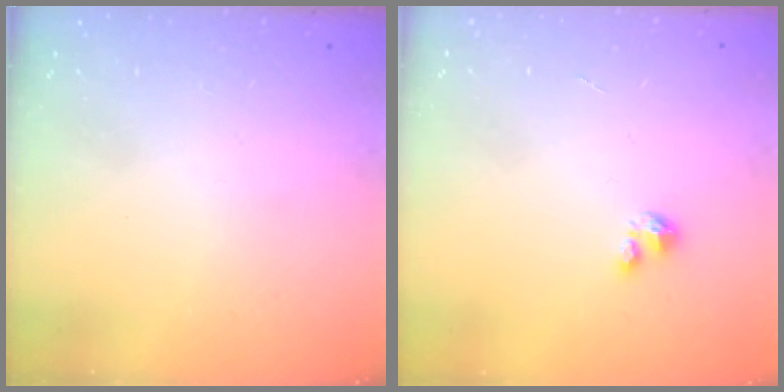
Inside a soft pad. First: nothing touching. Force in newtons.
{"total": 1.0, "press": 1.0, "slide": 0.2}